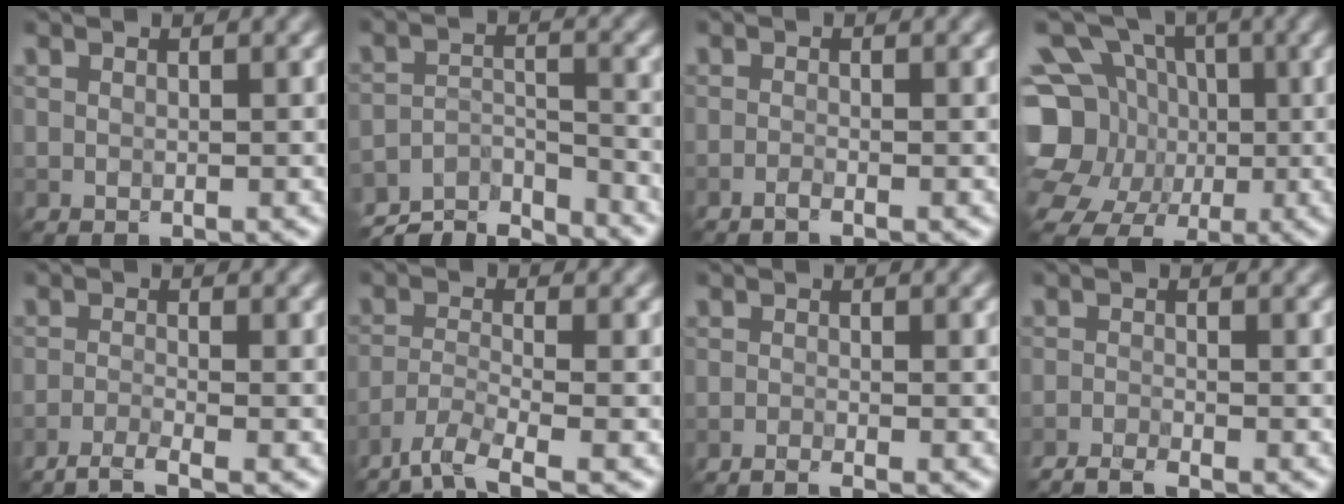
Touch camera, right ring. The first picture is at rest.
{"total": 7.1, "force": [-6.5, 1.8, 2.2], "torque": [-0.039, -0.005, -0.115]}
{"total": 0.9, "force": [-0.7, 0.1, 0.6], "torque": [-0.014, 0.001, -0.019]}
{"total": 14.0, "force": [0.0, 12.6, 6.1], "torque": [-0.173, 0.021, -0.021]}
{"total": 2.4, "force": [-1.9, 0.3, 1.5], "torque": [-0.027, -0.001, -0.049]}
{"total": 4.8, "force": [-3.8, 0.8, 2.8], "torque": [-0.053, -0.008, -0.080]}
{"total": 1.5, "force": [-1.3, 0.1, 0.9], "torque": [-0.017, 0.002, -0.028]}
{"total": 3.1, "force": [-2.8, 0.3, 1.4], "torque": [-0.030, -0.007, -0.057]}